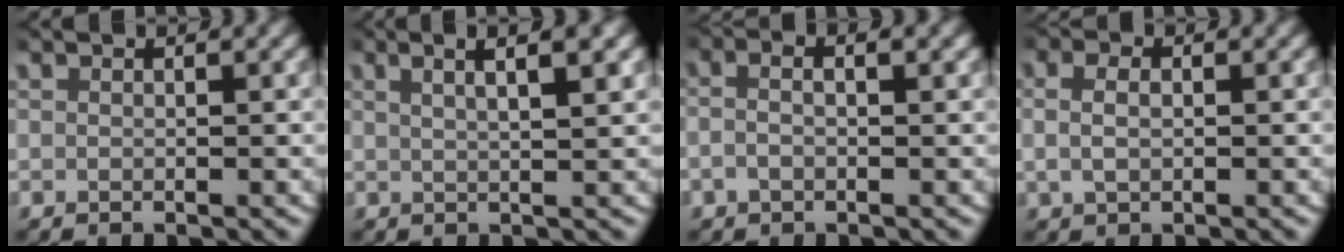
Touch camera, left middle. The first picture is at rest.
{"total": 3.9, "force": [2.3, 0.8, 3.1], "torque": [-0.038, 0.017, 0.032]}
{"total": 1.9, "force": [-0.4, 0.8, 1.7], "torque": [-0.037, 0.003, -0.006]}
{"total": 2.4, "force": [0.2, 1.6, 1.8], "torque": [-0.040, 0.003, 0.004]}